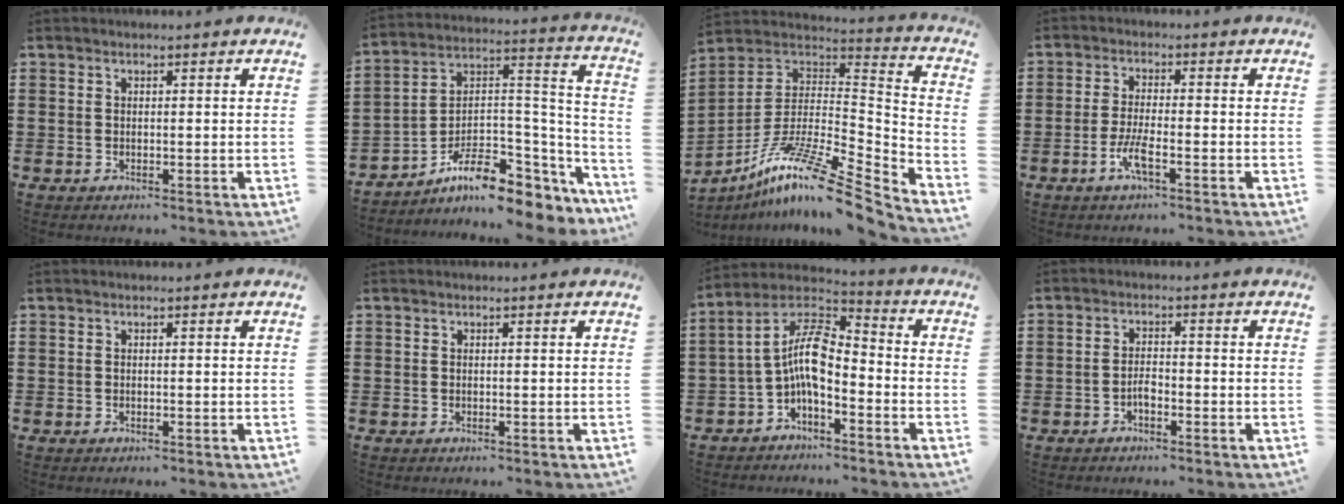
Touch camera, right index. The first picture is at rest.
{"total": 10.0, "force": [-6.8, 4.0, 6.1], "torque": [-0.112, 0.007, -0.124]}
{"total": 13.3, "force": [-8.9, 1.8, 9.8], "torque": [-0.178, 0.006, -0.166]}
{"total": 4.2, "force": [-2.0, 0.7, 3.6], "torque": [-0.080, -0.007, -0.043]}
{"total": 0.0}
{"total": 0.0}
{"total": 8.3, "force": [-1.9, 3.4, 7.4], "torque": [-0.174, -0.008, -0.046]}
{"total": 2.0, "force": [-1.1, 0.9, 1.4], "torque": [-0.030, 0.003, -0.022]}